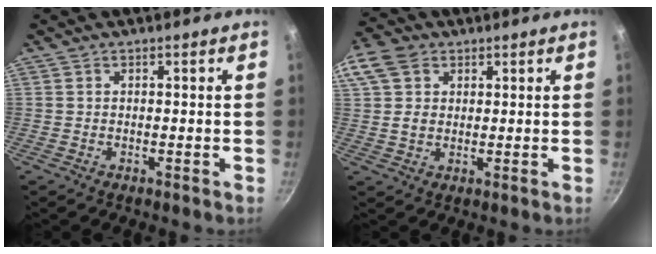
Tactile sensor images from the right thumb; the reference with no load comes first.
{"total": 9.7, "force": [3.9, 7.2, 5.2], "torque": [-0.096, 0.002, 0.066]}